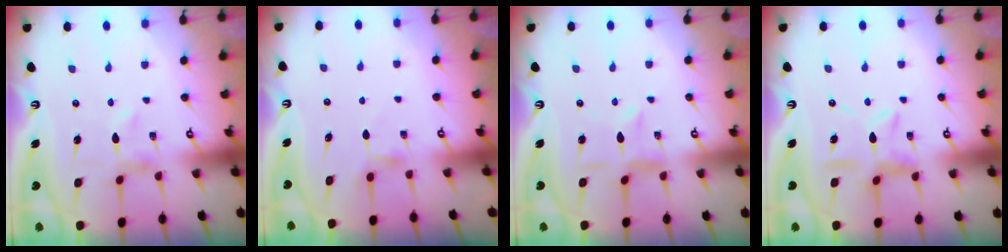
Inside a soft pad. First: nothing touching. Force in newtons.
{"total": 3.8, "press": 3.7, "slide": 0.6}
{"total": 3.6, "press": 3.6, "slide": 0.3}
{"total": 9.9, "press": 9.8, "slide": 0.9}